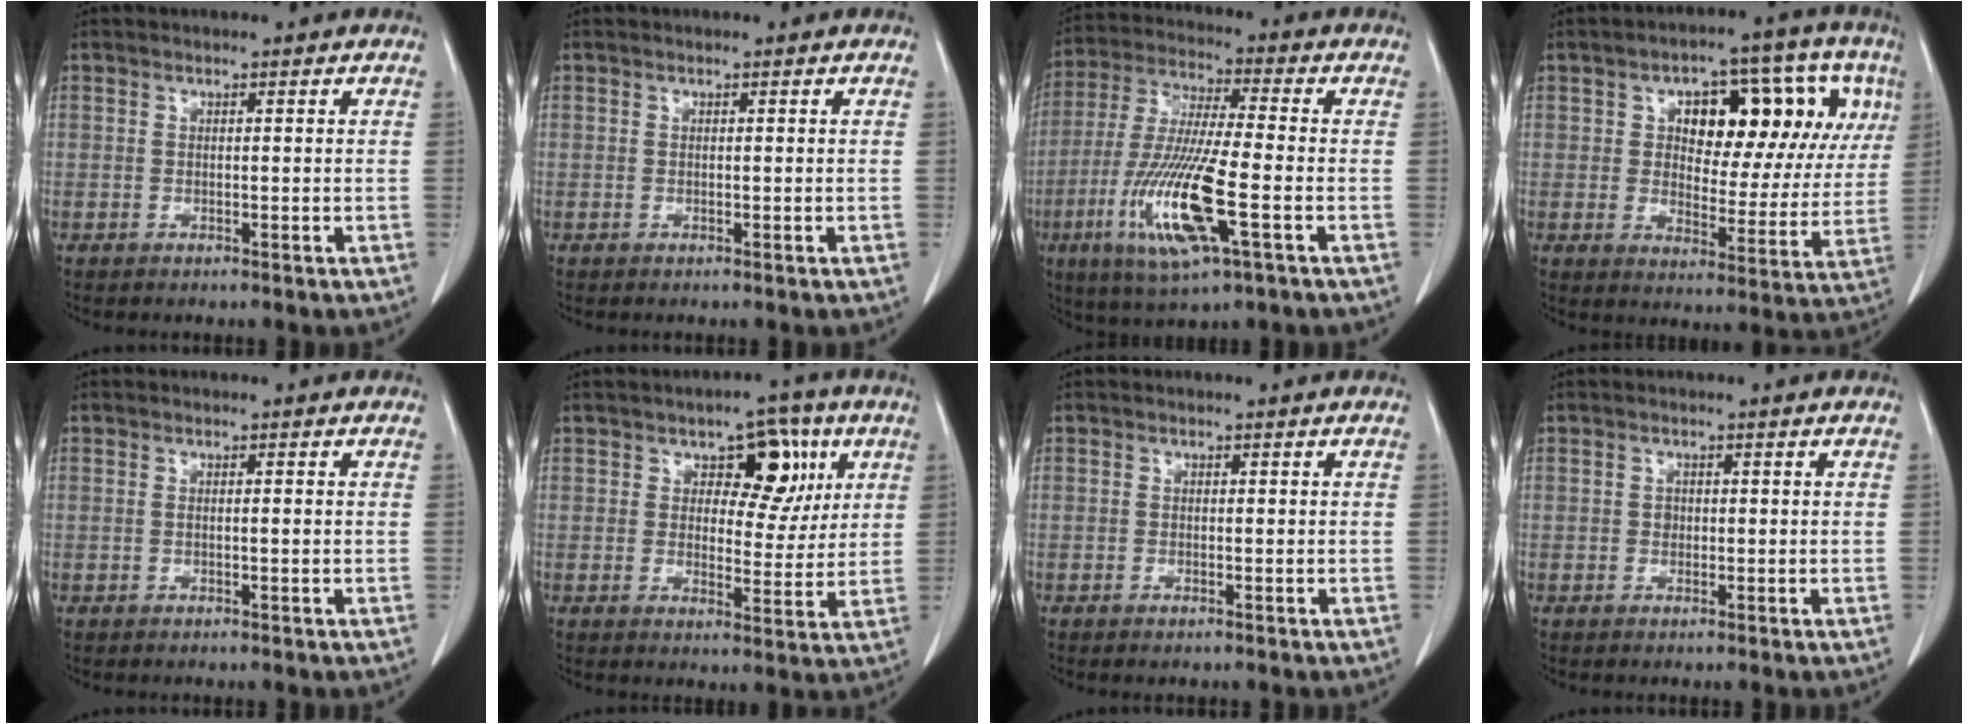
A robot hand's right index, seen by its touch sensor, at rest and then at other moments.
{"total": 0.0}
{"total": 15.5, "force": [-5.0, 1.4, 14.6], "torque": [-0.306, -0.024, -0.093]}
{"total": 15.9, "force": [5.5, 7.8, 12.7], "torque": [-0.164, 0.035, 0.083]}
{"total": 0.7, "force": [-0.1, 0.1, 0.7], "torque": [-0.015, 0.000, 0.000]}
{"total": 8.5, "force": [3.3, 4.8, 6.1], "torque": [-0.062, 0.016, 0.046]}
{"total": 0.7, "force": [-0.6, 0.2, 0.4], "torque": [-0.011, -0.002, -0.006]}
{"total": 0.9, "force": [0.0, 0.8, 0.4], "torque": [-0.005, 0.002, -0.001]}